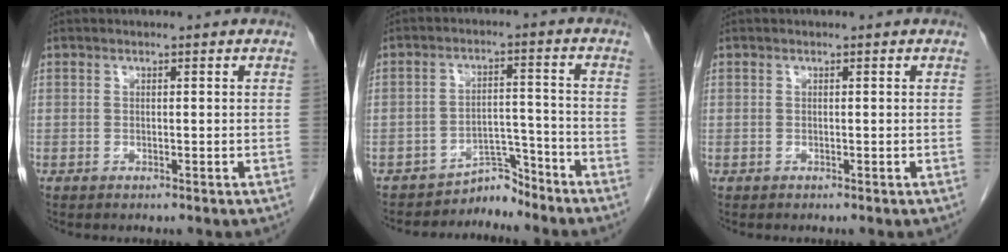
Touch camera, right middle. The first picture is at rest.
{"total": 4.4, "force": [-4.2, 0.8, -0.6], "torque": [0.017, 0.020, -0.065]}
{"total": 0.0}